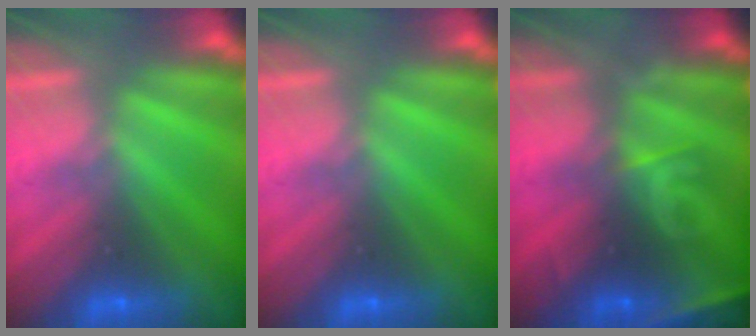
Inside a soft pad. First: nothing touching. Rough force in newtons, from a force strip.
{"total": 0.0}
{"total": 13.7}